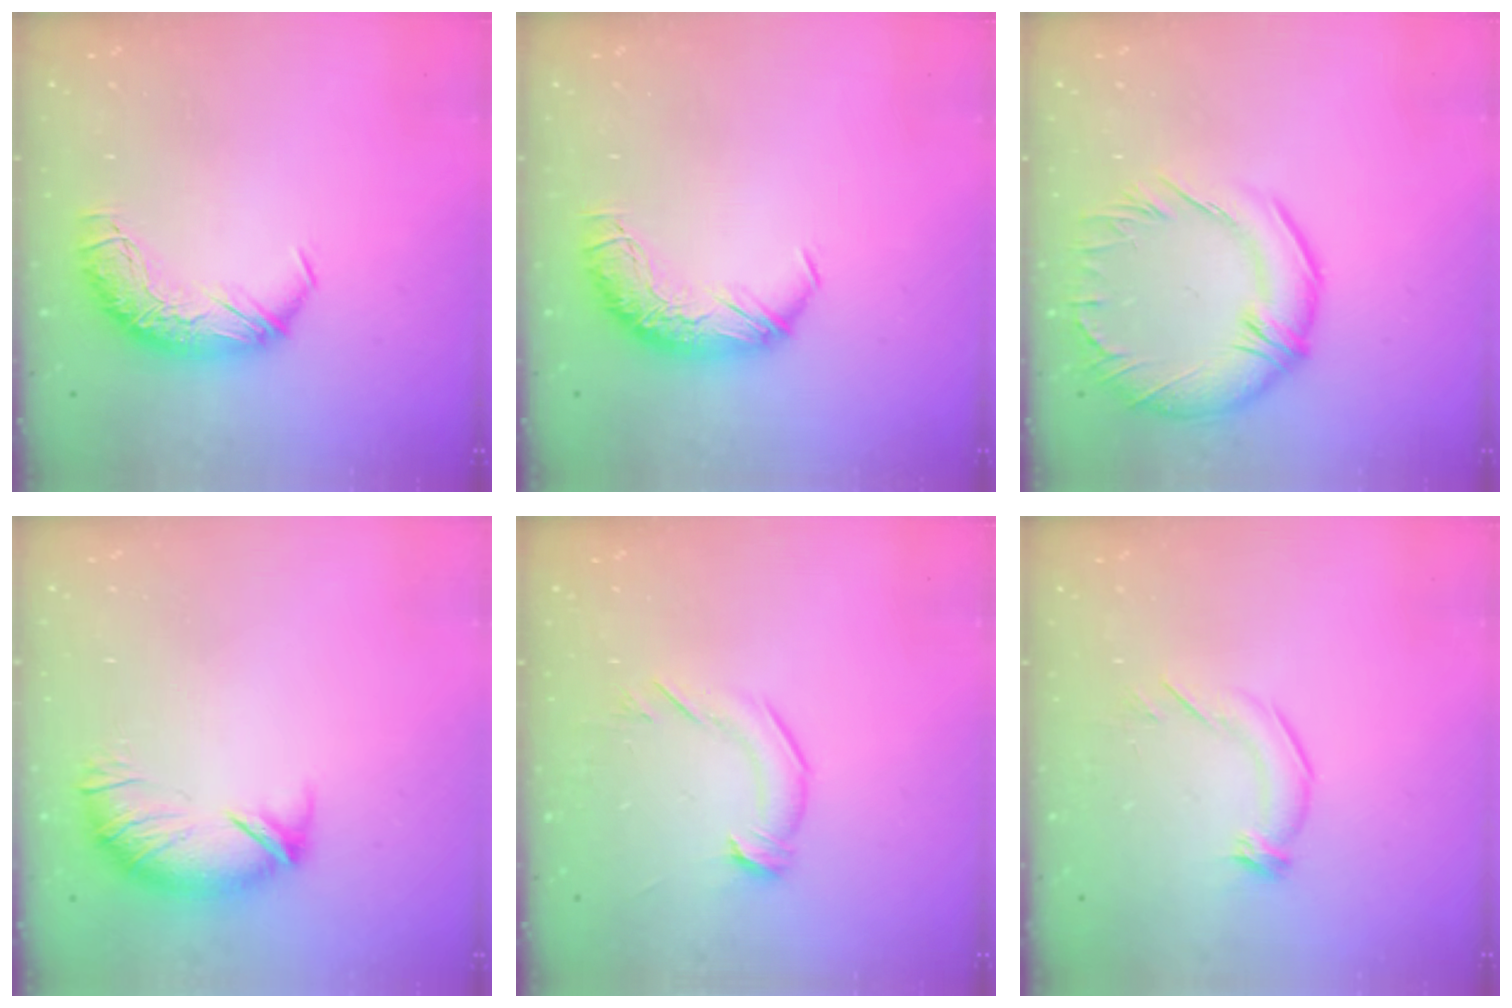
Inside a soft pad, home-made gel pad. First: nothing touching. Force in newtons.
{"total": 0.0}
{"total": 7.3, "press": 6.5, "slide": 3.4}
{"total": 4.1, "press": 3.7, "slide": 1.7}
{"total": 2.8, "press": 2.7, "slide": 0.4}
{"total": 3.0, "press": 2.6, "slide": 1.5}